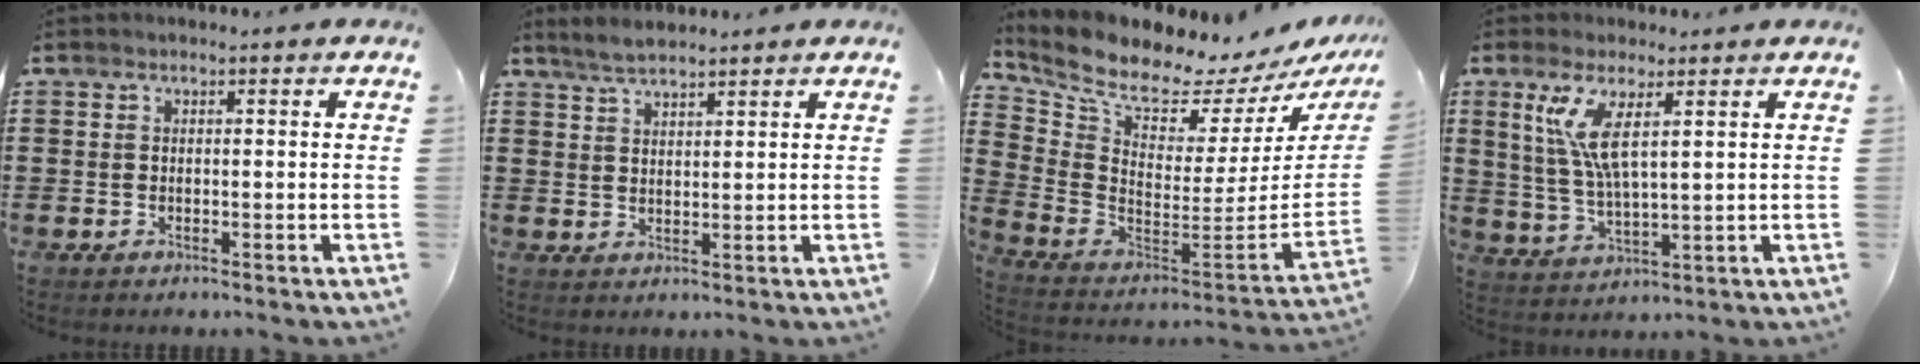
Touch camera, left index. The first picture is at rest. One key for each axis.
{"total": 2.9, "fx": 2.7, "fy": 0.4, "fz": 1.1, "tx": -0.030, "ty": 0.002, "tz": 0.051}
{"total": 7.5, "fx": 6.7, "fy": 1.7, "fz": 2.9, "tx": -0.099, "ty": -0.072, "tz": 0.112}
{"total": 7.5, "fx": 3.6, "fy": 1.8, "fz": 6.4, "tx": -0.142, "ty": -0.004, "tz": 0.061}